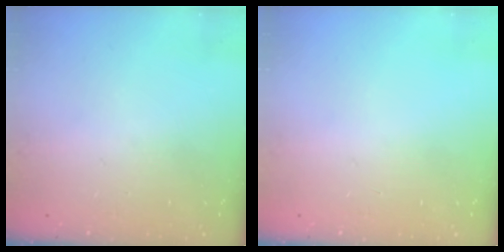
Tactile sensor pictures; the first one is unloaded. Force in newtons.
{"total": 0.0}